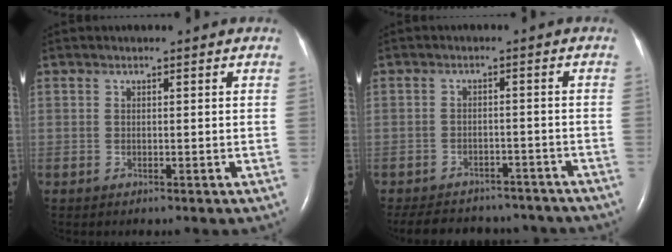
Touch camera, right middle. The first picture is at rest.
{"total": 15.8, "force": [-13.8, 6.0, 4.8], "torque": [-0.115, -0.001, -0.171]}